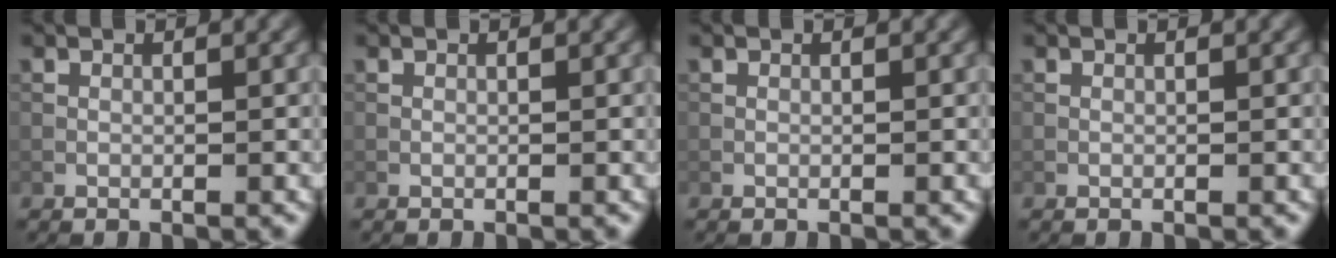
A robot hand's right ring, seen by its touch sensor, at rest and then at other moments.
{"total": 0.0}
{"total": 0.0}
{"total": 0.0}